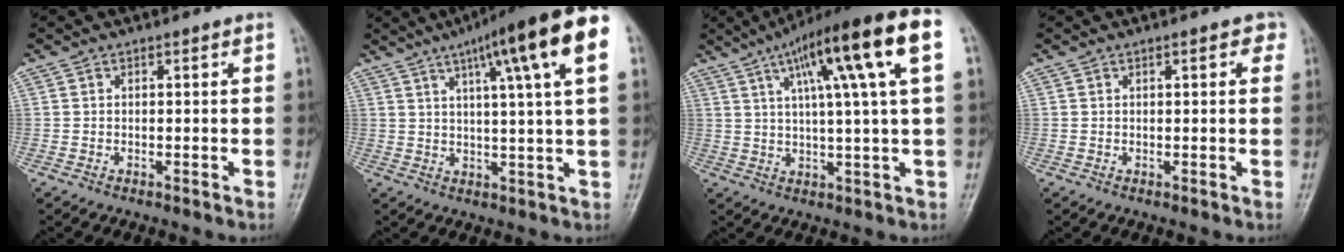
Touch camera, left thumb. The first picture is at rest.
{"total": 16.6, "force": [7.5, 1.4, 14.7], "torque": [-0.212, -0.001, 0.098]}
{"total": 17.6, "force": [6.8, 1.7, 16.2], "torque": [-0.248, 0.014, 0.099]}
{"total": 2.6, "force": [1.1, 1.0, 2.1], "torque": [-0.018, 0.001, 0.009]}